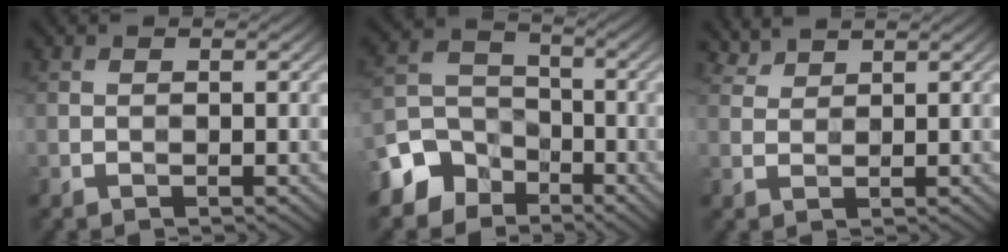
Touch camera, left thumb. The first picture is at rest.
{"total": 8.8, "force": [-5.4, 6.5, 2.4], "torque": [-0.064, -0.013, -0.122]}
{"total": 1.8, "force": [1.8, 0.3, 0.0], "torque": [-0.009, -0.002, 0.042]}